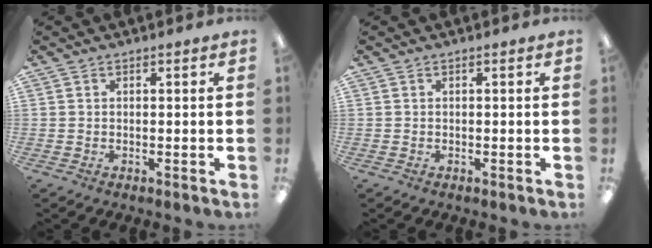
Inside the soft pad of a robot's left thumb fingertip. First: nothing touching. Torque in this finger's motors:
{"motor_torque": [-0.02, -0.03, 0.06, -0.02, 0.00]}